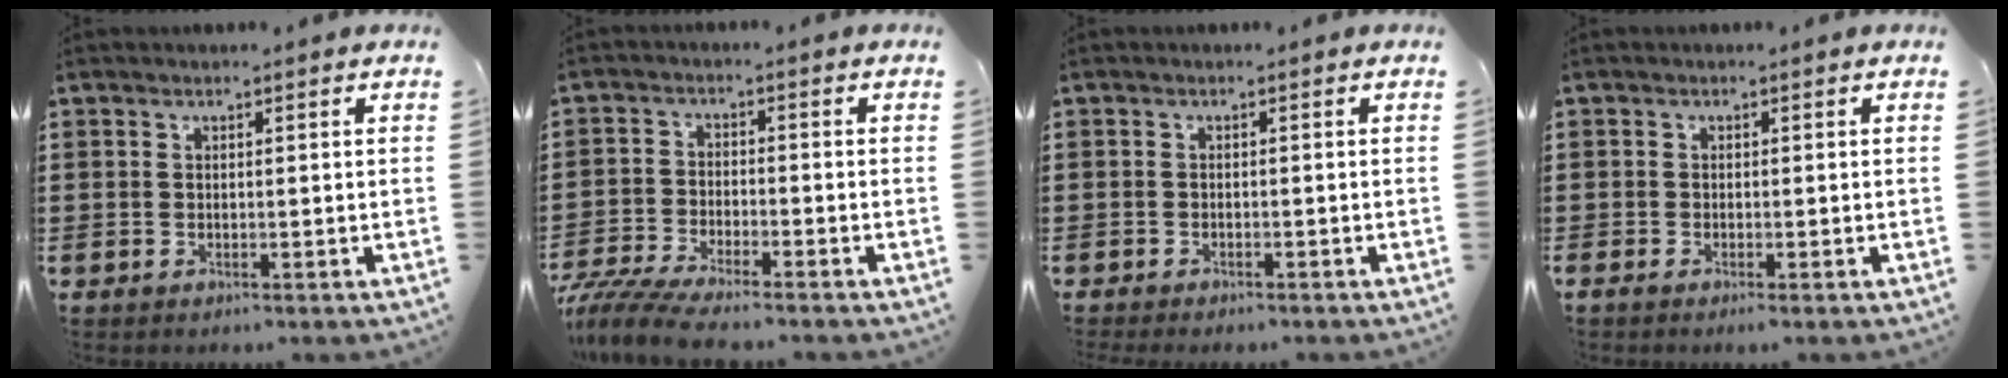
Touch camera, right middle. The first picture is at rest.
{"total": 5.4, "force": [-5.2, 0.1, 1.6], "torque": [-0.048, -0.014, -0.105]}
{"total": 1.0, "force": [-1.0, 0.1, 0.0], "torque": [0.000, -0.004, -0.021]}
{"total": 0.5, "force": [-0.3, -0.1, 0.4], "torque": [-0.009, -0.005, -0.004]}